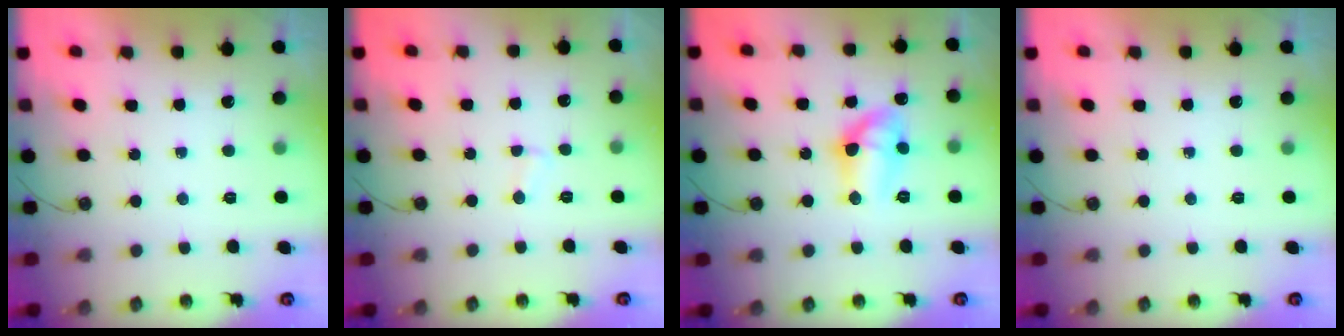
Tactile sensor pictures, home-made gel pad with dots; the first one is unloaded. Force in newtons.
{"total": 2.3, "press": 2.3, "slide": 0.2}
{"total": 11.4, "press": 11.4, "slide": 0.8}
{"total": 0.0}